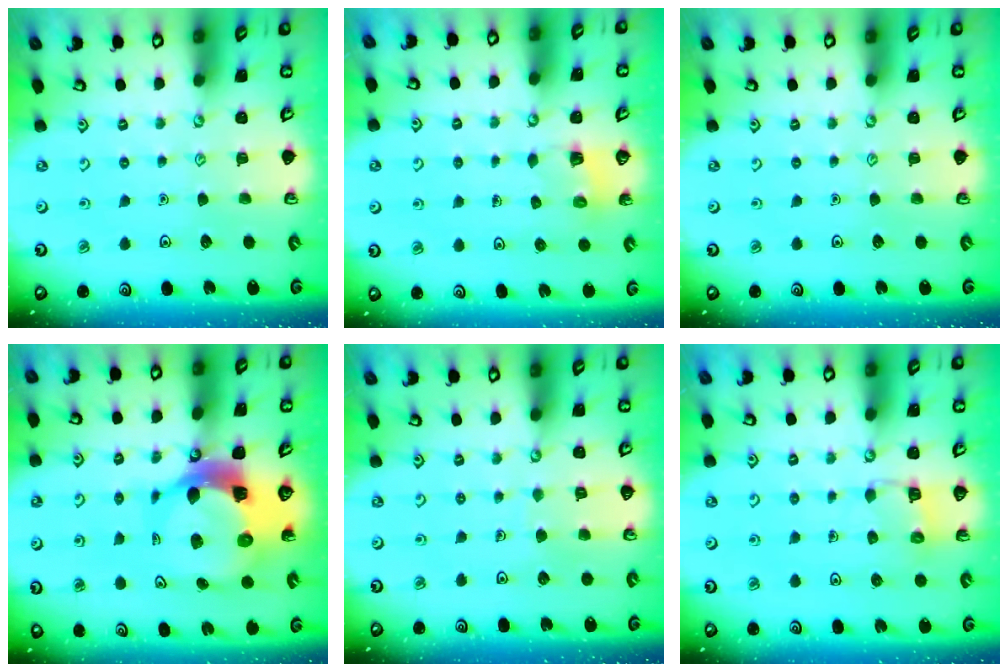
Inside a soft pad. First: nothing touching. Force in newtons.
{"total": 2.6, "press": 2.6, "slide": 0.3}
{"total": 0.0}
{"total": 12.0, "press": 11.9, "slide": 1.3}
{"total": 2.9, "press": 2.9, "slide": 0.2}
{"total": 4.8, "press": 4.8, "slide": 0.4}